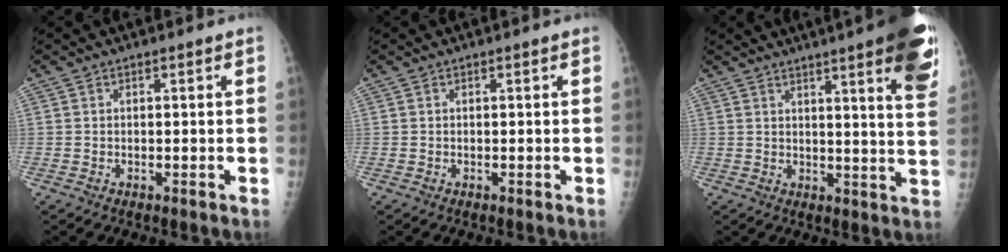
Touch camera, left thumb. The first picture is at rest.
{"total": 0.0}
{"total": 16.4, "force": [9.6, 2.1, 13.1], "torque": [-0.145, -0.037, 0.103]}